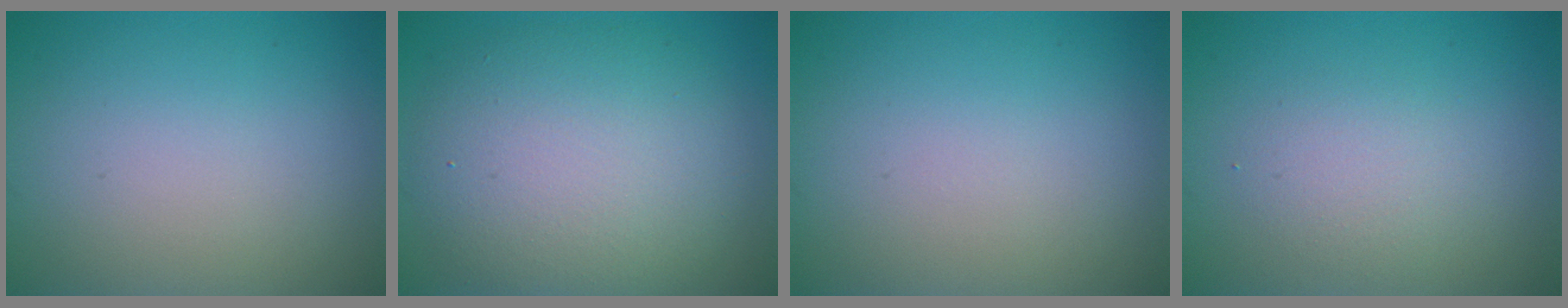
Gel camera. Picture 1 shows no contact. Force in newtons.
{"total": 8.5, "press": 8.4, "slide": 1.1}
{"total": 0.0}
{"total": 2.0, "press": 2.0, "slide": 0.1}